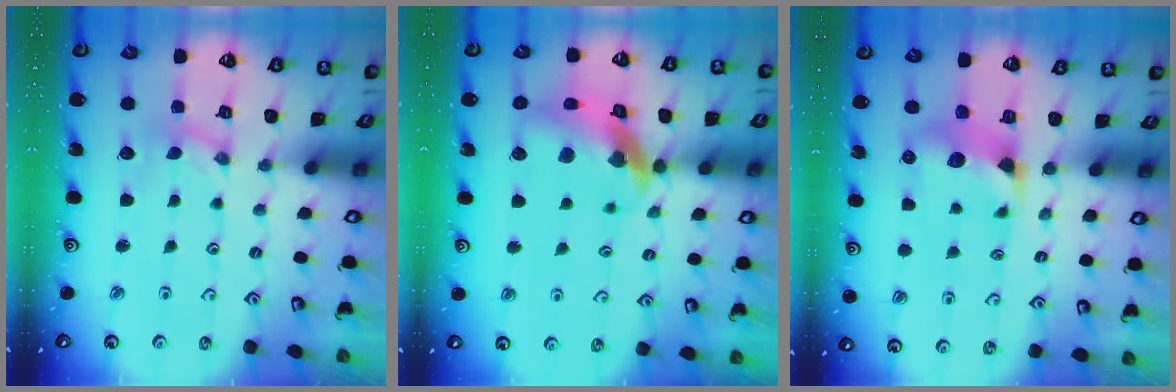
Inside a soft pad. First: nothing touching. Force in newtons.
{"total": 13.4, "press": 13.3, "slide": 1.8}
{"total": 7.9, "press": 7.9, "slide": 0.8}